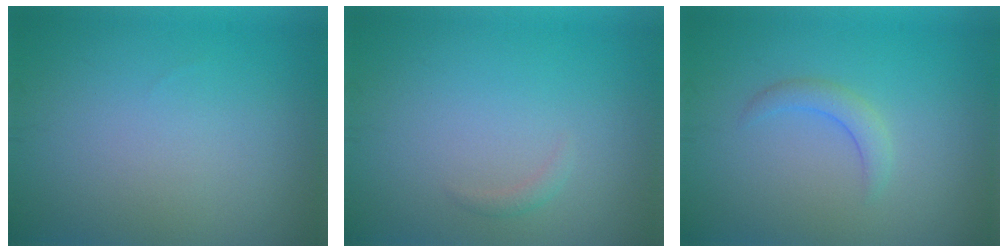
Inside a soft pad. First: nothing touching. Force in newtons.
{"total": 0.7, "press": 0.7, "slide": 0.1}
{"total": 1.7, "press": 1.7, "slide": 0.2}